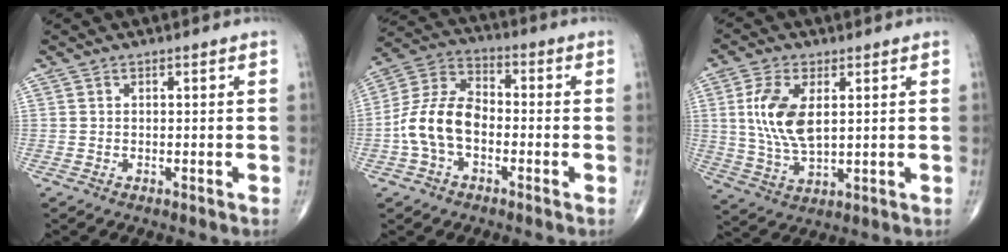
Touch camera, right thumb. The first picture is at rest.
{"total": 11.7, "force": [-2.7, 7.5, 8.5], "torque": [-0.164, 0.041, -0.062]}
{"total": 11.0, "force": [2.2, 5.5, 9.2], "torque": [-0.191, -0.012, 0.049]}